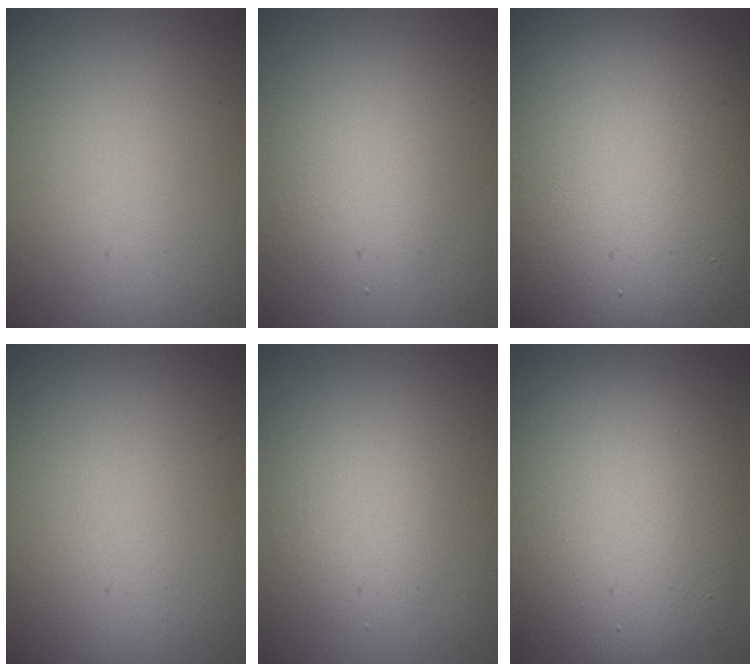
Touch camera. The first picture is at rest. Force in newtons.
{"total": 2.8, "press": 2.8, "slide": 0.2}
{"total": 17.9, "press": 17.9, "slide": 0.9}
{"total": 0.0}
{"total": 2.4, "press": 2.4, "slide": 0.1}
{"total": 9.4, "press": 9.4, "slide": 0.2}